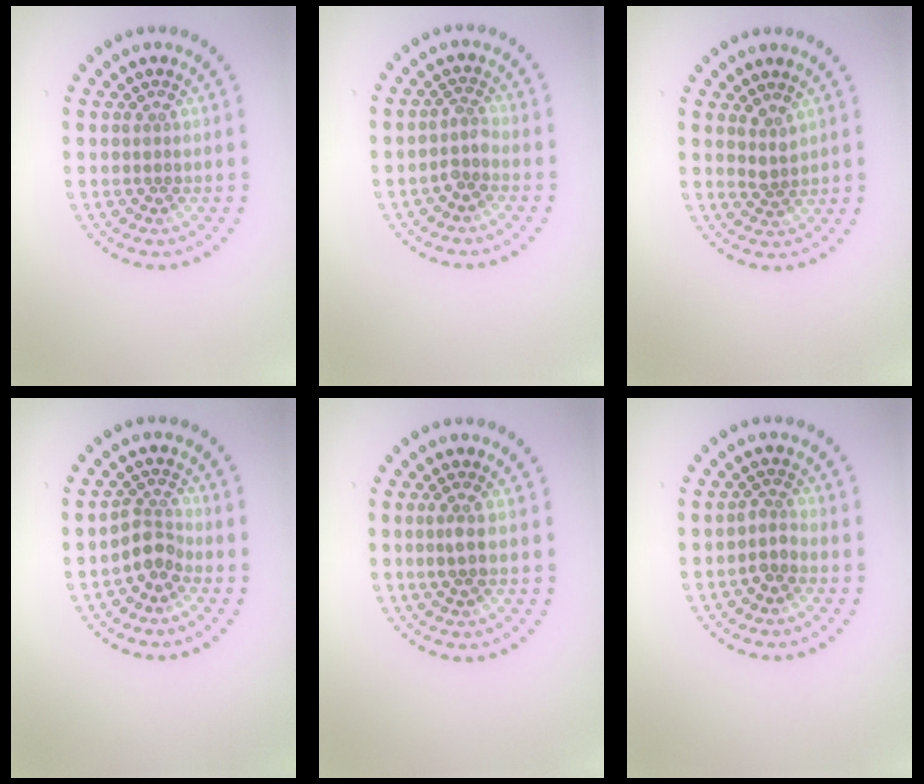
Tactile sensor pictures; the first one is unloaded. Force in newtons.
{"total": 1.8, "press": 1.3, "slide": 1.2}
{"total": 1.5, "press": 1.2, "slide": 0.9}
{"total": 2.3, "press": 1.8, "slide": 1.5}
{"total": 1.5, "press": 1.3, "slide": 0.7}
{"total": 1.6, "press": 1.2, "slide": 1.0}